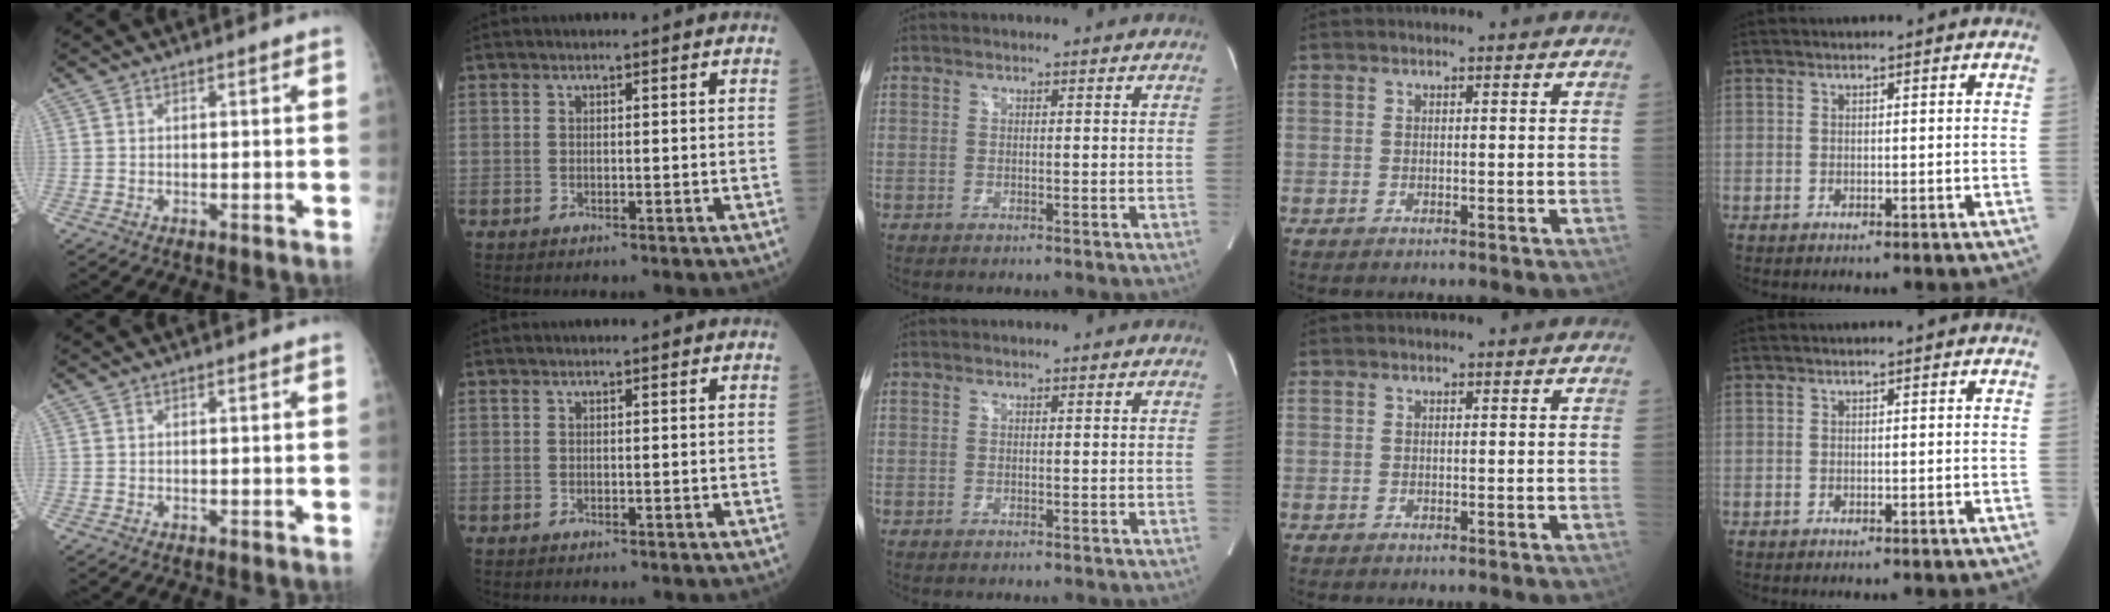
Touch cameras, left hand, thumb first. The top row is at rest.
{}